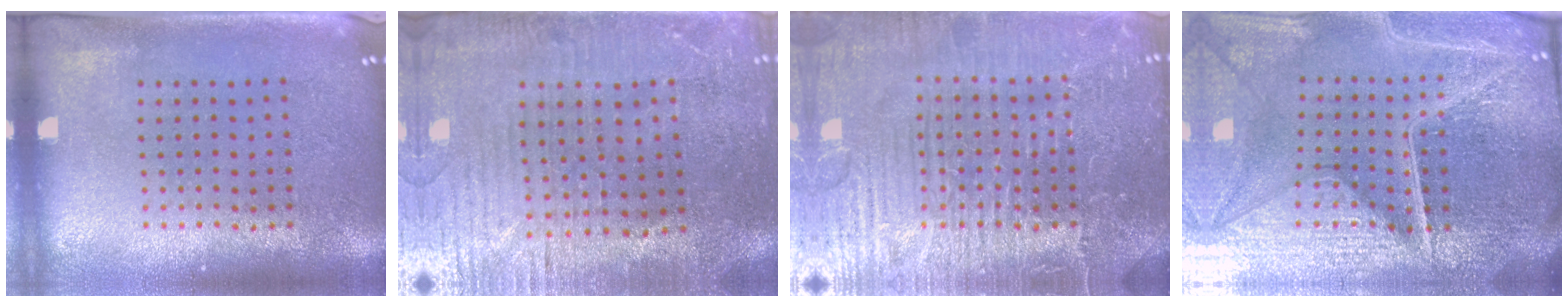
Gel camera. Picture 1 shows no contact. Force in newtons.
{"total": 1.6, "press": 1.5, "slide": 0.5}
{"total": 7.5, "press": 7.4, "slide": 0.9}
{"total": 6.7, "press": 5.9, "slide": 3.1}